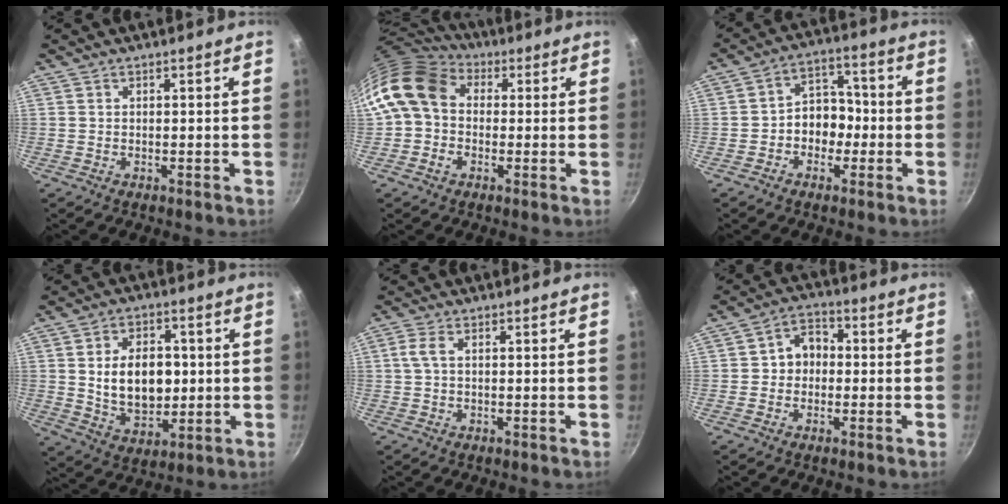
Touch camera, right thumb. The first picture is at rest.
{"total": 12.7, "force": [1.5, 10.1, 7.5], "torque": [-0.128, 0.018, 0.009]}
{"total": 7.8, "force": [-1.9, 6.2, 4.4], "torque": [-0.015, 0.035, -0.039]}
{"total": 13.0, "force": [0.9, 8.8, 9.5], "torque": [-0.123, -0.006, 0.022]}
{"total": 2.8, "force": [0.4, 1.3, 2.4], "torque": [-0.058, 0.007, 0.006]}
{"total": 6.1, "force": [-0.1, 5.1, 3.5], "torque": [-0.018, 0.017, -0.012]}